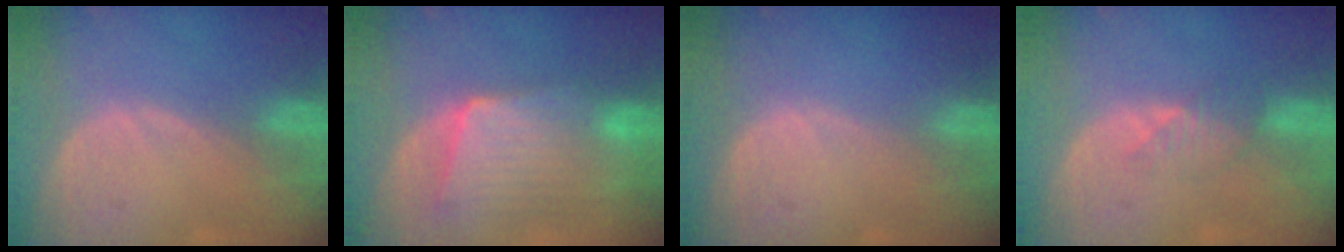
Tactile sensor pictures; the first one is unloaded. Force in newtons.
{"total": 9.3, "press": 8.6, "slide": 3.3}
{"total": 0.0}
{"total": 3.5, "press": 3.1, "slide": 1.6}